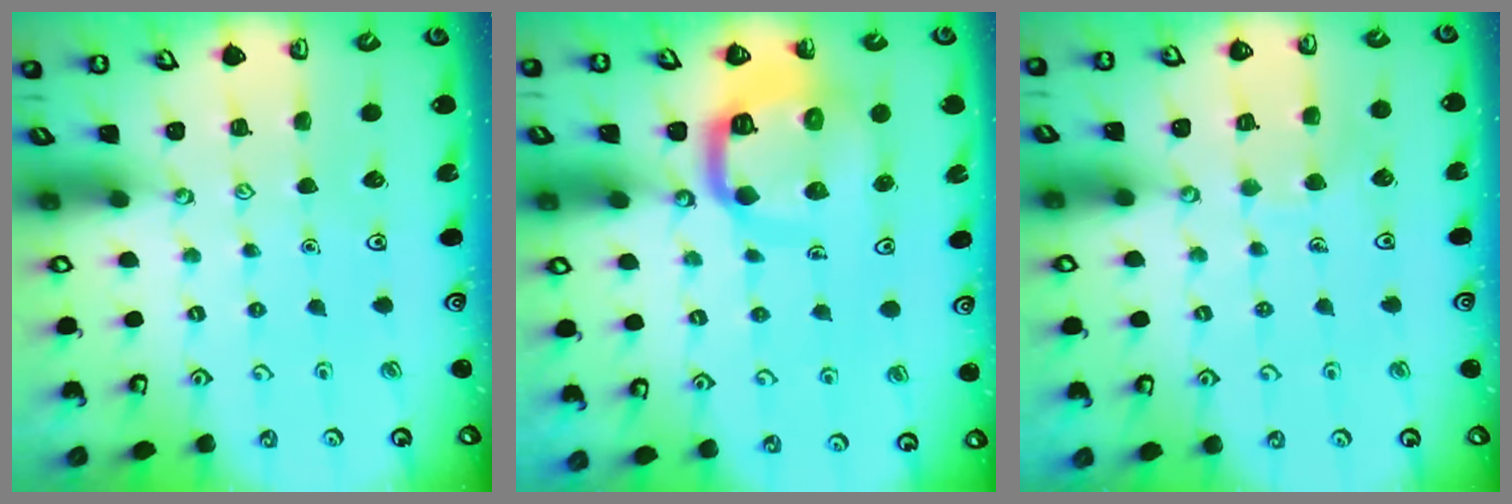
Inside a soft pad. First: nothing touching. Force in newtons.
{"total": 12.1, "press": 12.0, "slide": 1.2}
{"total": 5.5, "press": 5.5, "slide": 0.5}